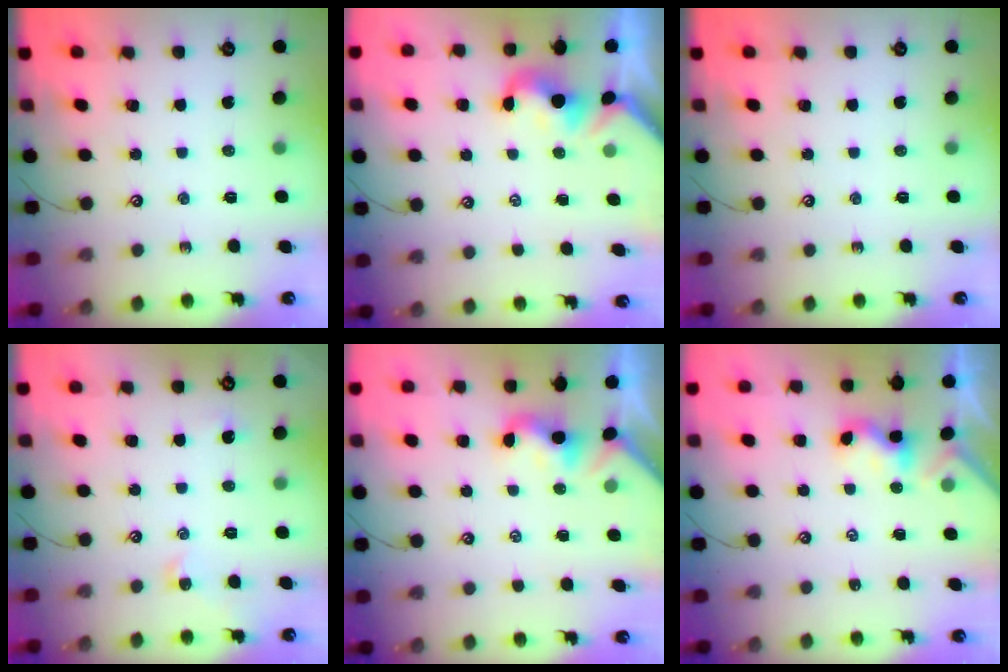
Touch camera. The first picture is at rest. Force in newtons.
{"total": 1.2, "press": 1.1, "slide": 0.2}
{"total": 0.0}
{"total": 1.5, "press": 1.4, "slide": 0.5}
{"total": 2.0, "press": 2.0, "slide": 0.5}
{"total": 2.3, "press": 2.3, "slide": 0.1}